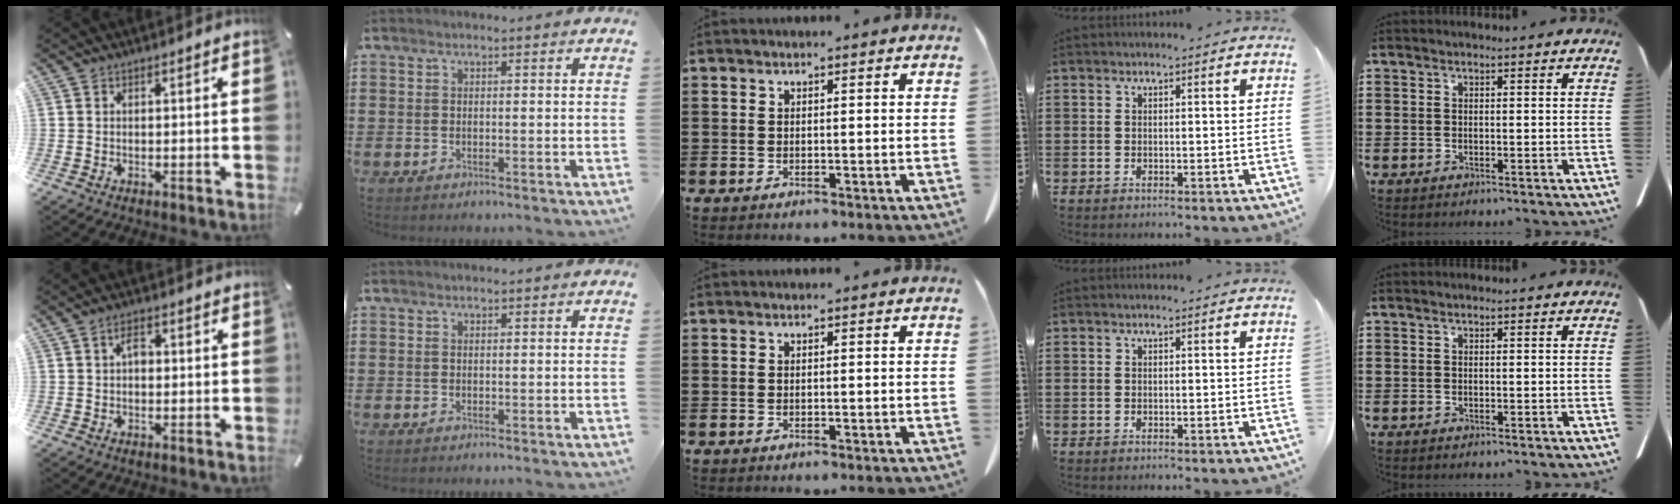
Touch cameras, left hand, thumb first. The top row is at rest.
{"thumb": {"total": 3.0, "force": [0.4, 1.8, 2.3], "torque": [-0.039, 0.005, 0.003]}}